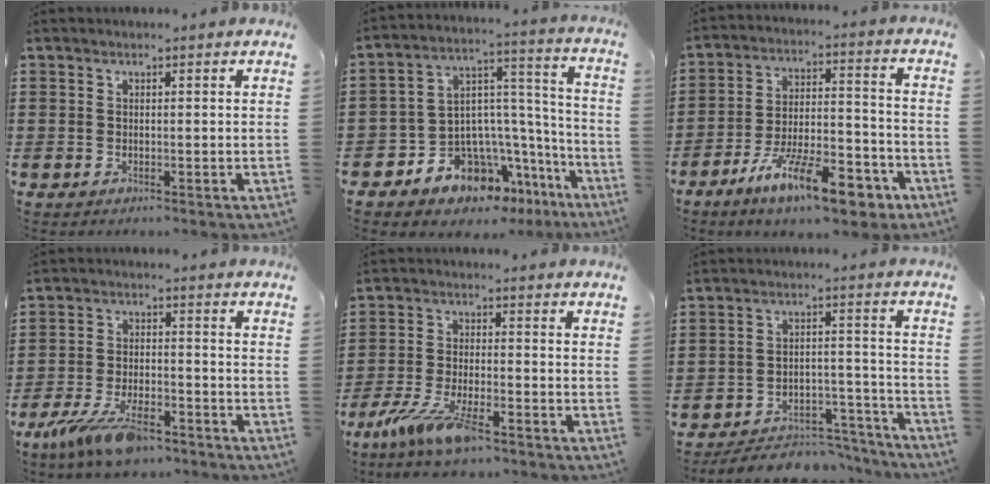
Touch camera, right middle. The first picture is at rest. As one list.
[{"total": 9.1, "force": [-7.4, 4.9, 1.9], "torque": [-0.055, -0.005, -0.141]}, {"total": 14.1, "force": [-9.3, 4.3, 9.7], "torque": [-0.166, 0.037, -0.162]}, {"total": 9.3, "force": [-6.5, 2.8, 6.0], "torque": [-0.127, 0.001, -0.120]}, {"total": 8.2, "force": [-5.7, 1.2, 5.7], "torque": [-0.130, -0.016, -0.108]}, {"total": 5.7, "force": [-5.5, 1.3, 1.0], "torque": [-0.013, 0.019, -0.108]}]